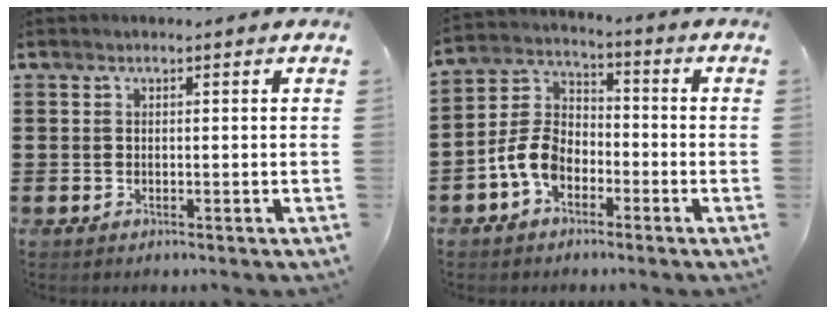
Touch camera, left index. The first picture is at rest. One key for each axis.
{"total": 7.2, "fx": -3.6, "fy": 4.6, "fz": 4.2, "tx": -0.126, "ty": 0.004, "tz": -0.080}